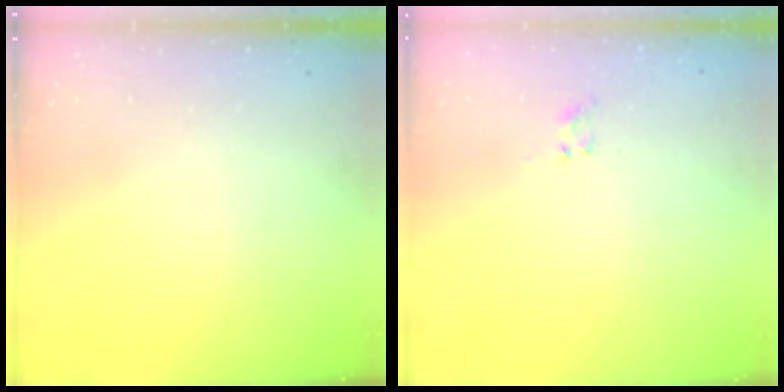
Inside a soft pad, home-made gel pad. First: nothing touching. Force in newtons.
{"total": 3.1, "press": 2.9, "slide": 1.2}